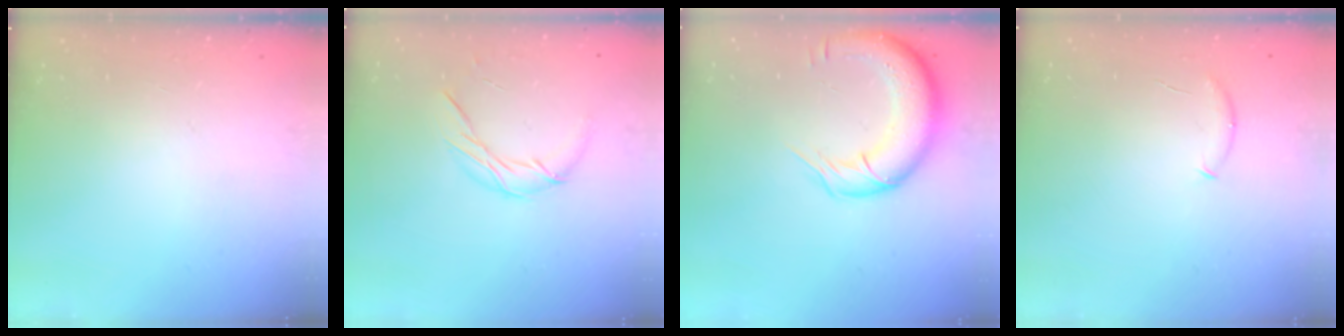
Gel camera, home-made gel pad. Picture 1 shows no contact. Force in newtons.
{"total": 7.9, "press": 7.9, "slide": 0.2}
{"total": 14.0, "press": 13.6, "slide": 3.1}
{"total": 5.8, "press": 5.7, "slide": 1.2}